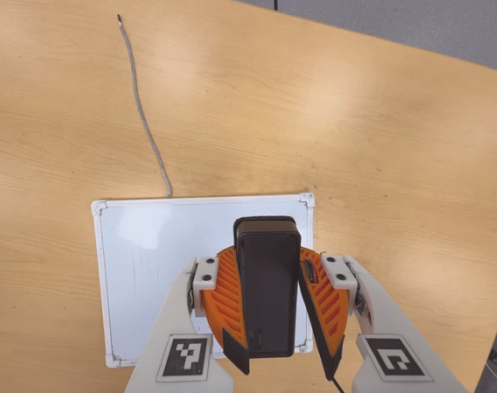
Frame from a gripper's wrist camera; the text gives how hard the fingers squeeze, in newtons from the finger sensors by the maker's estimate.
{"total": 8.8, "left": 8.7, "right": 8.8}